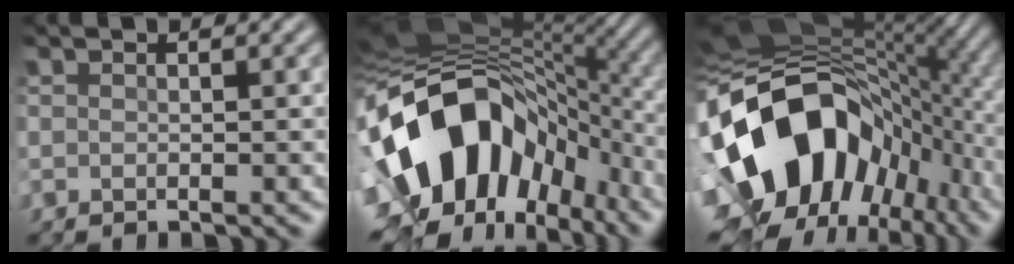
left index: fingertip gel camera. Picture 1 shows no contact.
{"total": 16.7, "force": [-3.6, 11.7, 11.3], "torque": [-0.209, -0.009, -0.054]}
{"total": 17.1, "force": [-2.8, 12.5, 11.4], "torque": [-0.209, 0.001, -0.045]}